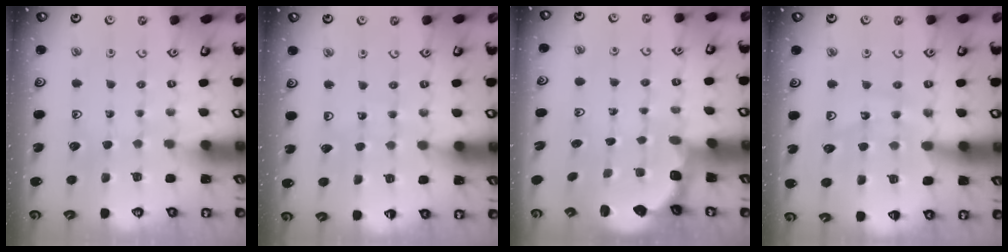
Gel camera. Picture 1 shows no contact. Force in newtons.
{"total": 2.9, "press": 2.9, "slide": 0.4}
{"total": 2.8, "press": 2.3, "slide": 1.5}
{"total": 12.9, "press": 12.6, "slide": 2.6}